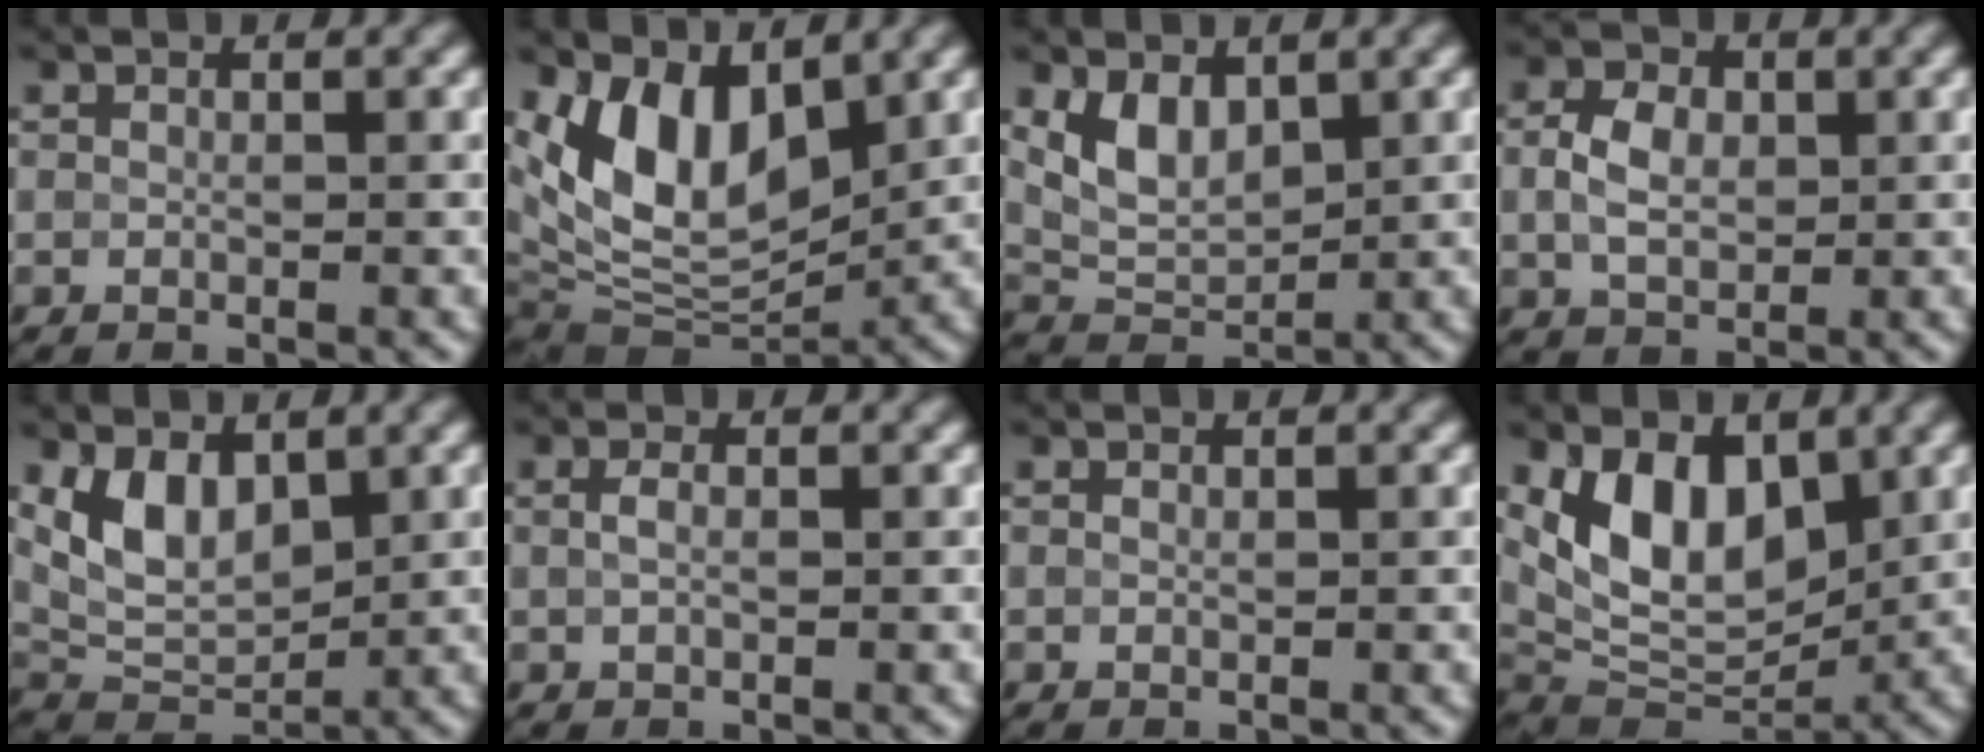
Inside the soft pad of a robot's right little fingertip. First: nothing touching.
{"total": 9.0, "force": [2.8, 5.1, 6.9], "torque": [-0.129, -0.009, 0.047]}
{"total": 3.9, "force": [1.6, 2.3, 2.8], "torque": [-0.058, -0.001, 0.036]}
{"total": 3.8, "force": [0.4, 2.6, 2.7], "torque": [-0.062, 0.006, 0.004]}
{"total": 4.9, "force": [1.9, 2.8, 3.5], "torque": [-0.070, -0.003, 0.037]}
{"total": 1.5, "force": [0.2, 0.8, 1.2], "torque": [-0.032, 0.003, 0.008]}
{"total": 0.0}
{"total": 7.8, "force": [2.5, 4.5, 5.8], "torque": [-0.102, -0.011, 0.042]}